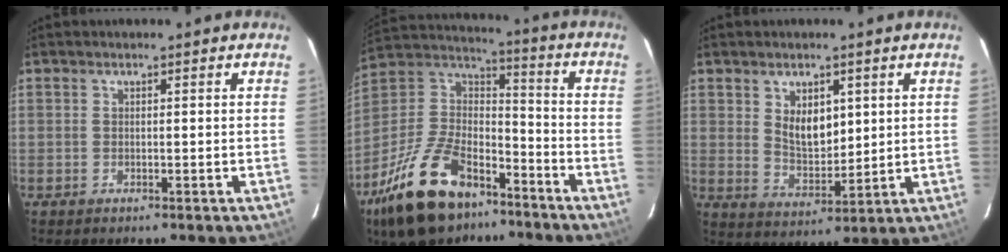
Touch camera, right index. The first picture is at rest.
{"total": 24.8, "force": [-16.1, 12.5, 14.2], "torque": [-0.298, 0.003, -0.268]}
{"total": 7.1, "force": [2.6, 4.1, 5.2], "torque": [-0.084, -0.003, 0.056]}